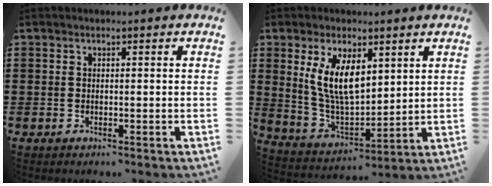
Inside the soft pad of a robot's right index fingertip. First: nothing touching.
{"total": 8.8, "force": [3.3, 4.3, 7.0], "torque": [-0.160, -0.004, 0.059]}